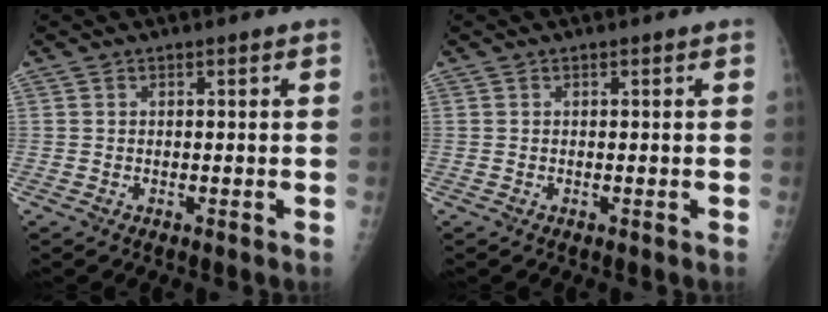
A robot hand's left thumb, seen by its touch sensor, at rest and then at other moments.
{"total": 0.0}